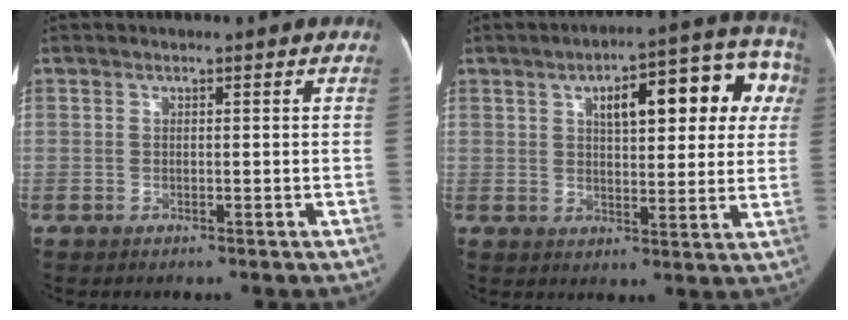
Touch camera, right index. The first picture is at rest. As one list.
[{"total": 14.9, "force": [4.9, 5.4, 13.0], "torque": [-0.148, 0.043, 0.058]}]